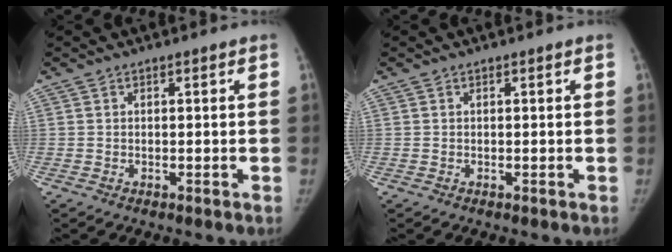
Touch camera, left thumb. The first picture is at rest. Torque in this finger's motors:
{"motor_torque": [0.00, 0.00, 0.09, -0.05, 0.00]}